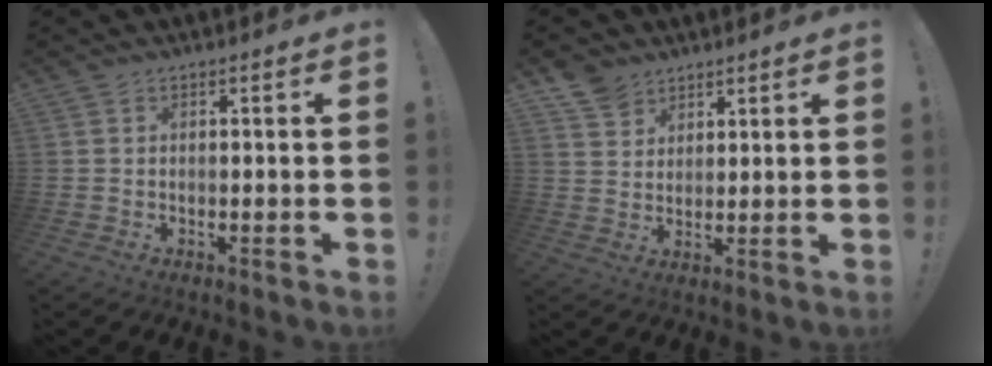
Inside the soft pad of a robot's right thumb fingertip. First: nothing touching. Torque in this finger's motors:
{"motor_torque": [-0.32, 0.37, 0.00, 0.38, -0.01]}